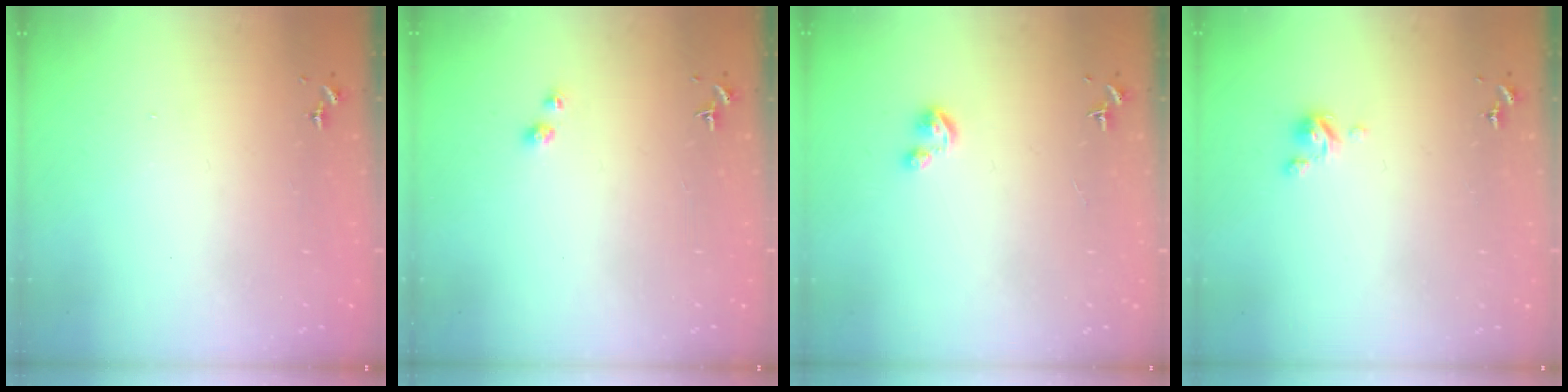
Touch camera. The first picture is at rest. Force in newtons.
{"total": 2.7, "press": 2.7, "slide": 0.2}
{"total": 2.8, "press": 2.8, "slide": 0.2}
{"total": 3.4, "press": 3.4, "slide": 0.3}